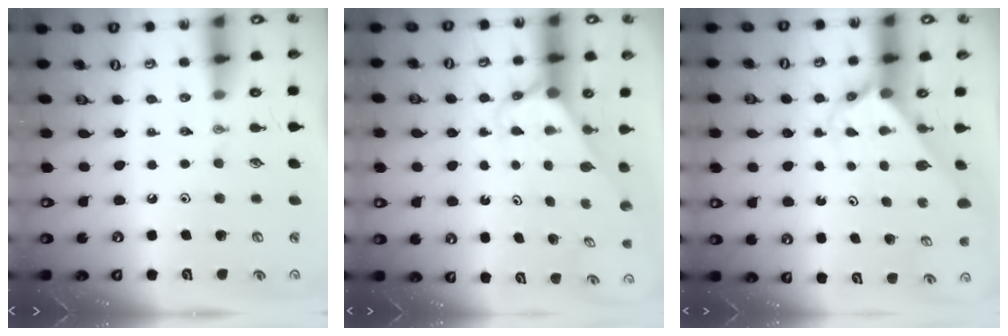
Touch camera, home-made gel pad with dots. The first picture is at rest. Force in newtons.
{"total": 2.8, "press": 2.8, "slide": 0.1}
{"total": 2.2, "press": 2.2, "slide": 0.1}